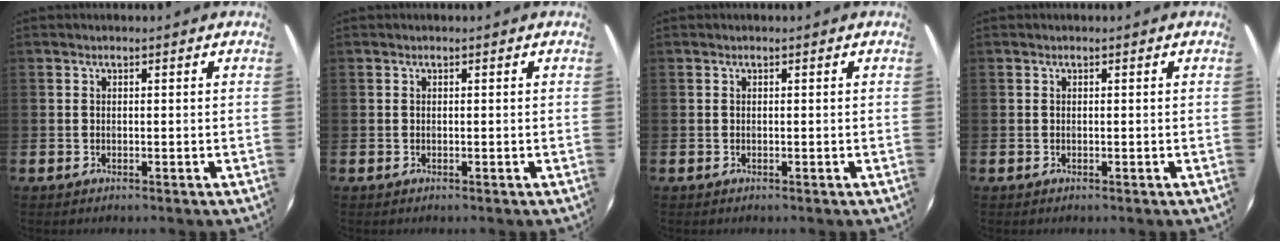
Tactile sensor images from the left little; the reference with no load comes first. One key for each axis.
{"total": 0.0}
{"total": 0.0}
{"total": 0.0}